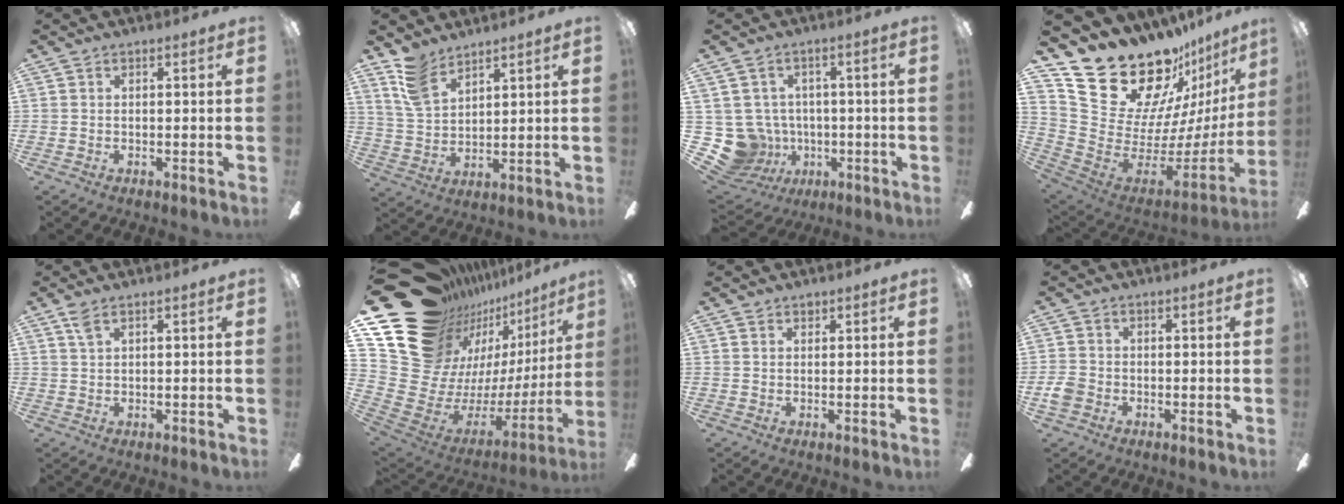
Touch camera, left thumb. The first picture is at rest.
{"total": 9.1, "force": [7.3, 4.0, 3.7], "torque": [-0.095, -0.023, 0.142]}
{"total": 10.9, "force": [-1.5, 10.4, 3.0], "torque": [-0.116, 0.004, -0.019]}
{"total": 26.3, "force": [20.7, 11.9, 11.1], "torque": [-0.180, -0.162, 0.409]}
{"total": 2.6, "force": [1.7, 0.9, 1.7], "torque": [-0.039, 0.002, 0.031]}
{"total": 24.1, "force": [15.5, 15.1, 10.5], "torque": [-0.172, -0.151, 0.344]}
{"total": 1.3, "force": [1.0, 0.7, 0.2], "torque": [-0.004, 0.001, 0.019]}
{"total": 3.4, "force": [-1.2, 2.7, 1.6], "torque": [-0.023, 0.011, -0.019]}